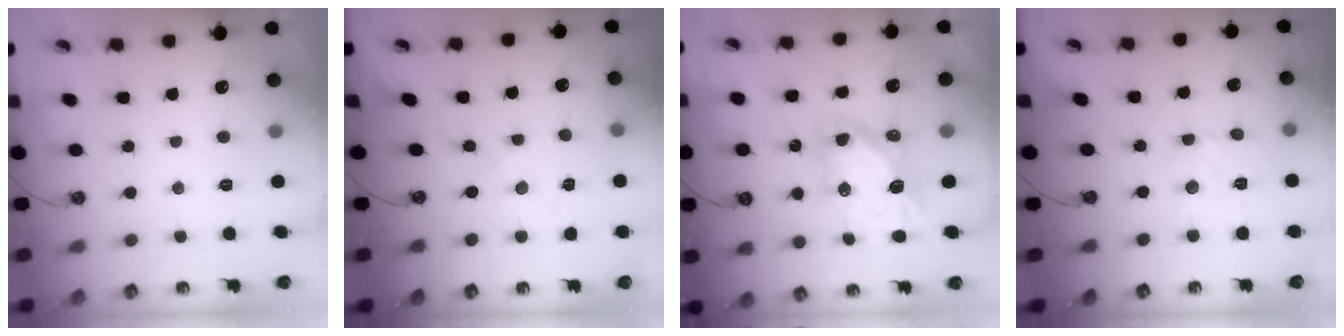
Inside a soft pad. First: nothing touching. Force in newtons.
{"total": 0.0}
{"total": 9.1, "press": 9.1, "slide": 1.1}
{"total": 2.9, "press": 2.8, "slide": 0.3}